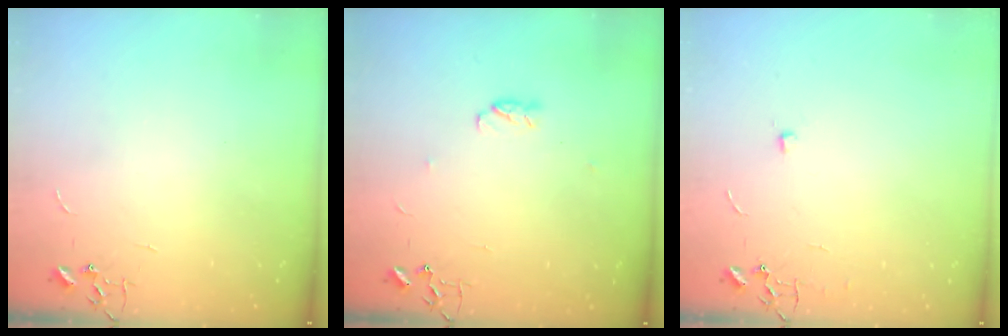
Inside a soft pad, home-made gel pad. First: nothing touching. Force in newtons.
{"total": 3.7, "press": 3.6, "slide": 0.9}
{"total": 5.1, "press": 5.1, "slide": 0.6}